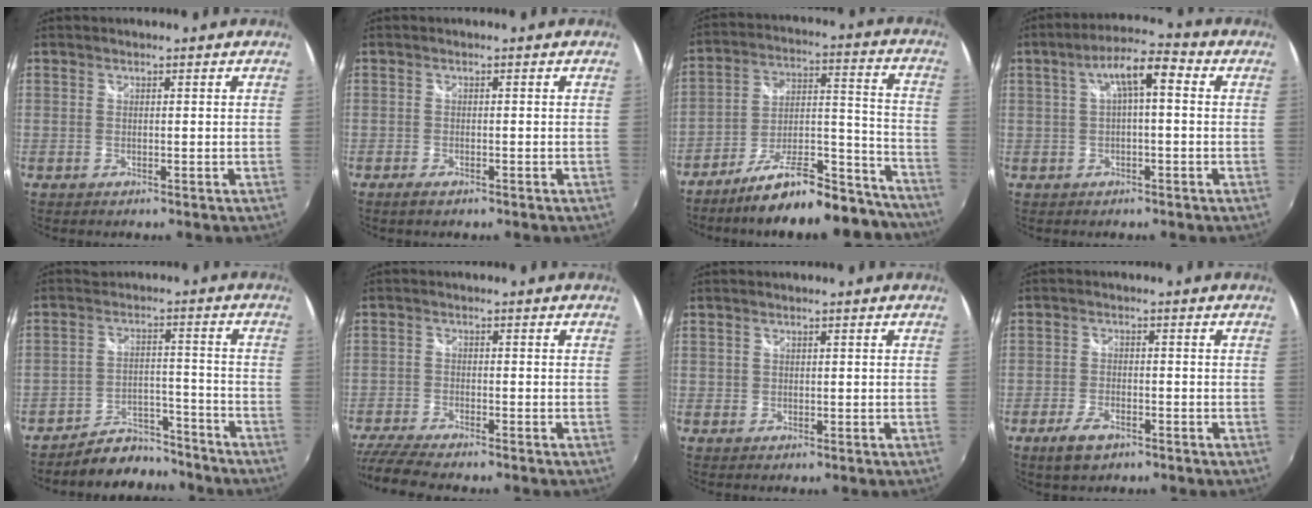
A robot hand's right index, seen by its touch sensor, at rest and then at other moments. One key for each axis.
{"total": 2.0, "fx": -1.5, "fy": 0.7, "fz": 1.1, "tx": -0.026, "ty": -0.007, "tz": -0.028}
{"total": 23.5, "fx": -19.8, "fy": 6.3, "fz": 10.9, "tx": -0.156, "ty": 0.029, "tz": -0.275}
{"total": 7.3, "fx": 1.1, "fy": 2.1, "fz": 6.9, "tx": -0.125, "ty": 0.023, "tz": 0.022}
{"total": 9.7, "fx": -9.1, "fy": 3.5, "fz": 0.6, "tx": -0.021, "ty": 0.021, "tz": -0.130}
{"total": 8.9, "fx": -7.9, "fy": 1.2, "fz": 3.9, "tx": -0.113, "ty": -0.031, "tz": -0.142}
{"total": 0.7, "fx": 0.0, "fy": 0.7, "fz": 0.1, "tx": 0.001, "ty": -0.002, "tz": -0.002}
{"total": 5.1, "fx": -3.3, "fy": 2.4, "fz": 3.0, "tx": -0.077, "ty": -0.006, "tz": -0.058}